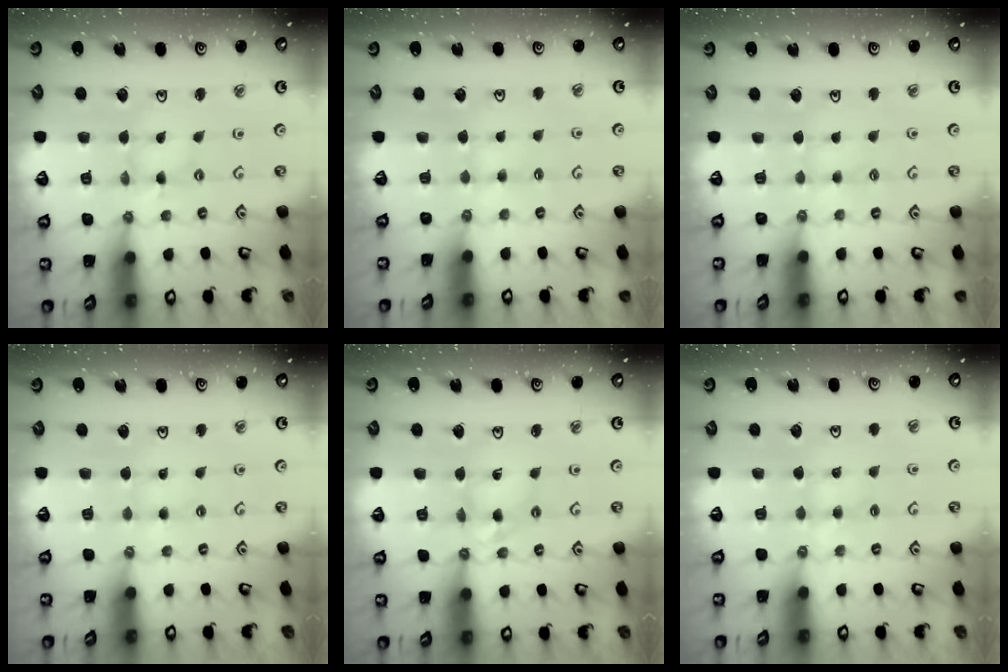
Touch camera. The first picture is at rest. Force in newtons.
{"total": 2.3, "press": 2.2, "slide": 0.4}
{"total": 1.9, "press": 1.8, "slide": 0.3}
{"total": 1.4, "press": 1.4, "slide": 0.3}
{"total": 7.0, "press": 7.0, "slide": 0.6}
{"total": 2.8, "press": 2.8, "slide": 0.5}